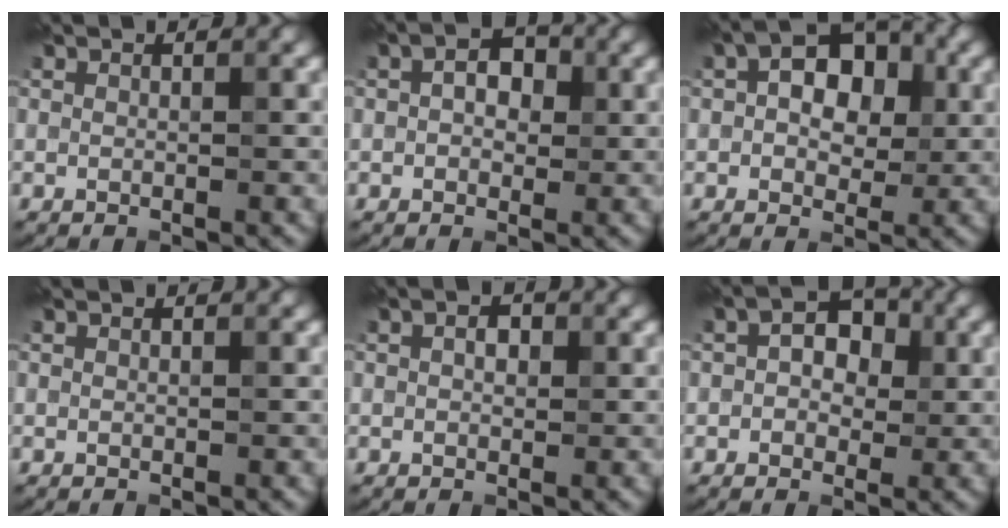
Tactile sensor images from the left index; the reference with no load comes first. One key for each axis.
{"total": 3.0, "fx": 0.4, "fy": 2.0, "fz": 2.2, "tx": -0.030, "ty": 0.006, "tz": -0.002}
{"total": 6.9, "fx": 1.1, "fy": 4.4, "fz": 5.2, "tx": -0.060, "ty": 0.019, "tz": 0.002}
{"total": 0.0}
{"total": 1.3, "fx": 0.2, "fy": 0.8, "fz": 1.0, "tx": -0.014, "ty": 0.002, "tz": 0.000}
{"total": 3.7, "fx": 0.4, "fy": 2.6, "fz": 2.6, "tx": -0.028, "ty": 0.006, "tz": -0.007}